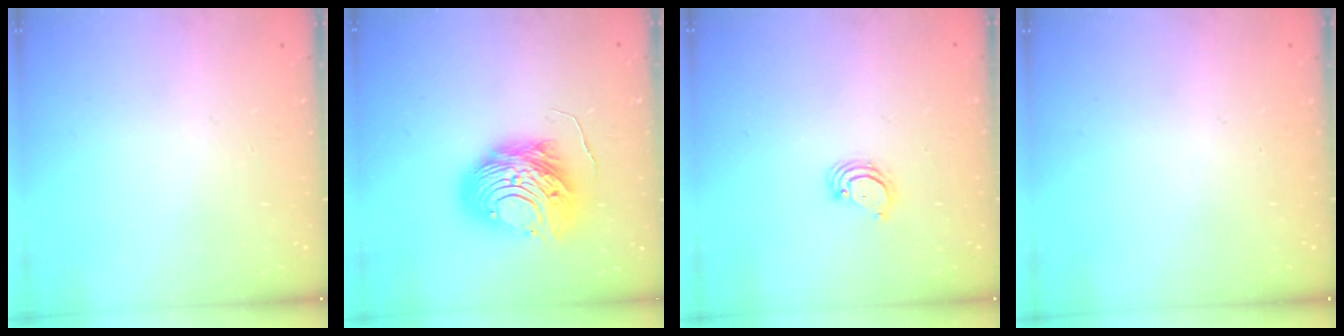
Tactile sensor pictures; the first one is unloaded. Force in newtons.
{"total": 15.5, "press": 15.4, "slide": 1.3}
{"total": 3.4, "press": 3.4, "slide": 0.1}
{"total": 0.0}